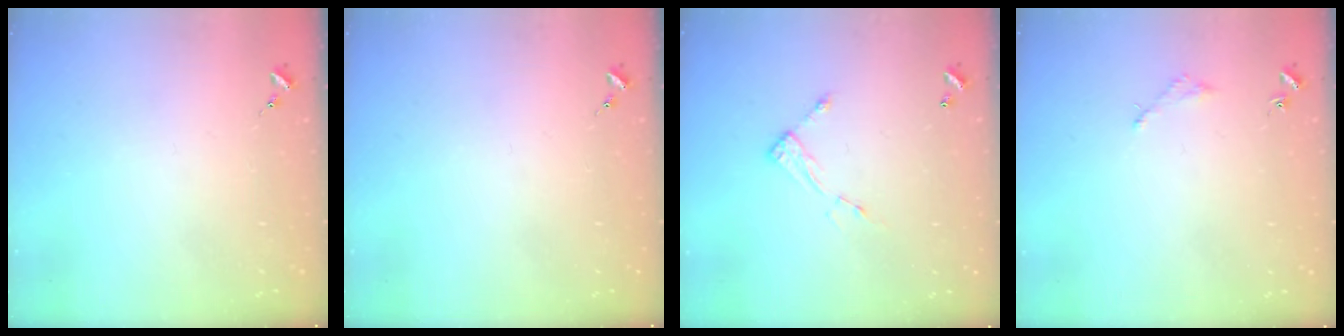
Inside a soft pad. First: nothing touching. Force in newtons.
{"total": 0.0}
{"total": 5.4, "press": 5.4, "slide": 0.3}
{"total": 2.0, "press": 2.0, "slide": 0.2}